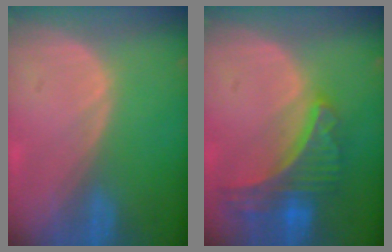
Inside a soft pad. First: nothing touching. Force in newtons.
{"total": 8.9, "press": 7.8, "slide": 4.3}